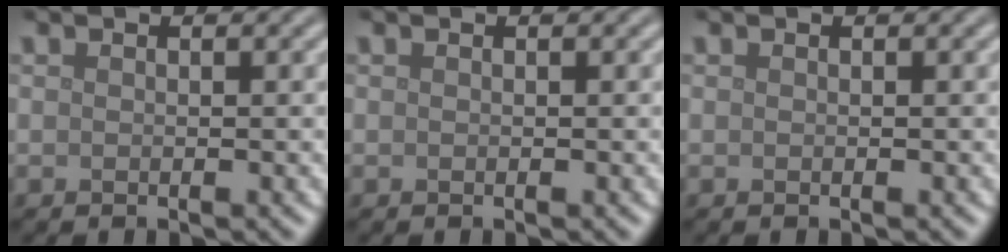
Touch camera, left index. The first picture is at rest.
{"total": 0.0}
{"total": 0.0}